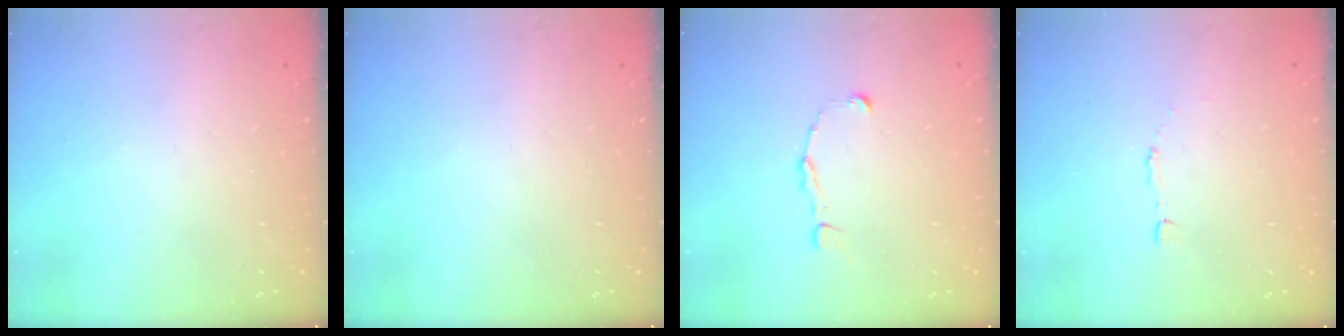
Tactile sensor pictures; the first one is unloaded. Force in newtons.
{"total": 0.0}
{"total": 1.5, "press": 1.5, "slide": 0.1}
{"total": 2.2, "press": 2.2, "slide": 0.1}